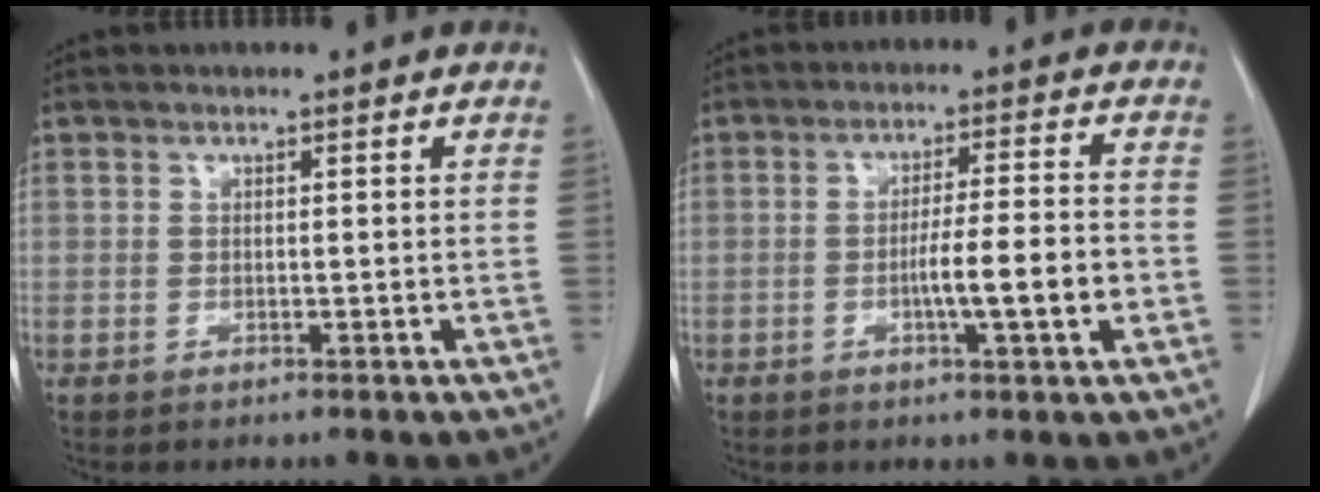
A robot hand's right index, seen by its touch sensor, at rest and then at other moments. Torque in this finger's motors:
{"motor_torque": [1.13, -0.37, 0.56, 0.08]}